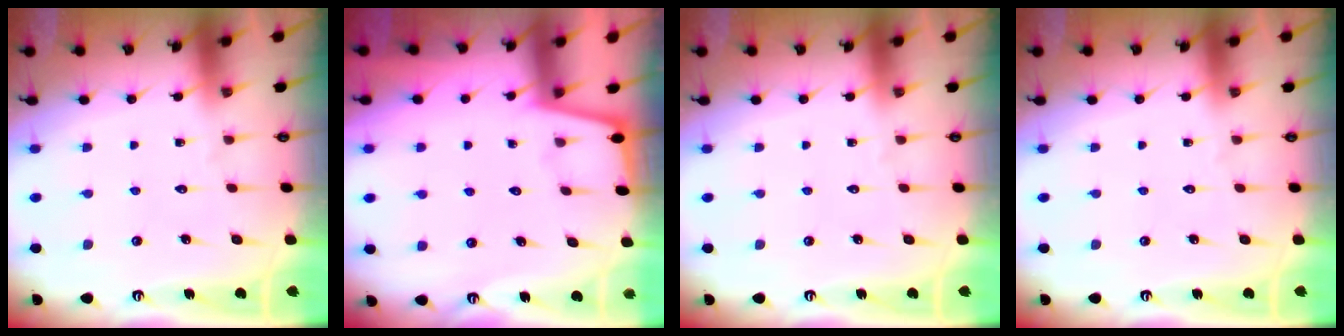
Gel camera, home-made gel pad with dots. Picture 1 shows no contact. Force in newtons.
{"total": 0.9, "press": 0.9, "slide": 0.2}
{"total": 0.0}
{"total": 0.0}